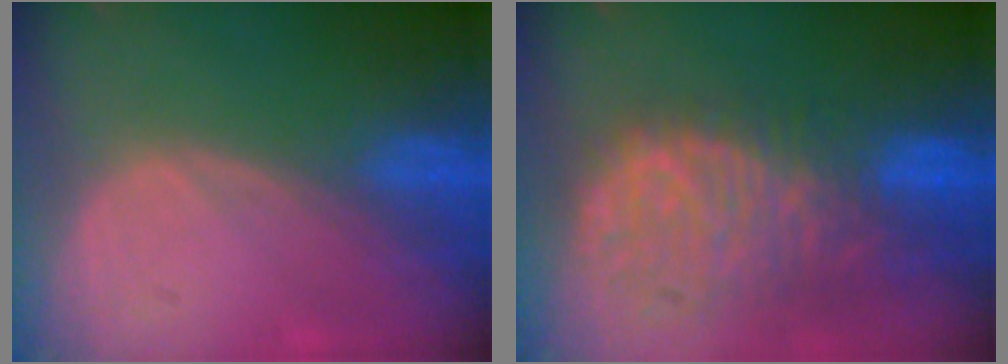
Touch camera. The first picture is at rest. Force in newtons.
{"total": 11.3, "press": 9.7, "slide": 5.8}